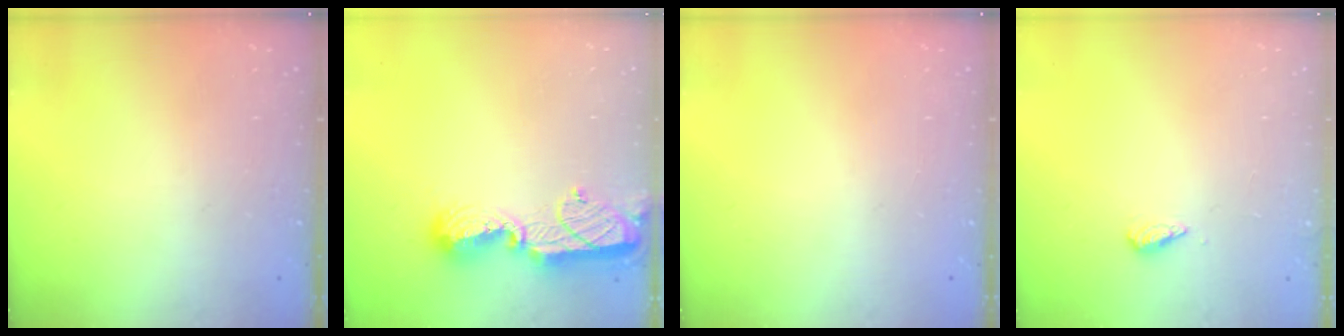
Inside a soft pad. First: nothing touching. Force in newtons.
{"total": 13.8, "press": 13.8, "slide": 1.5}
{"total": 0.0}
{"total": 2.7, "press": 2.6, "slide": 0.4}